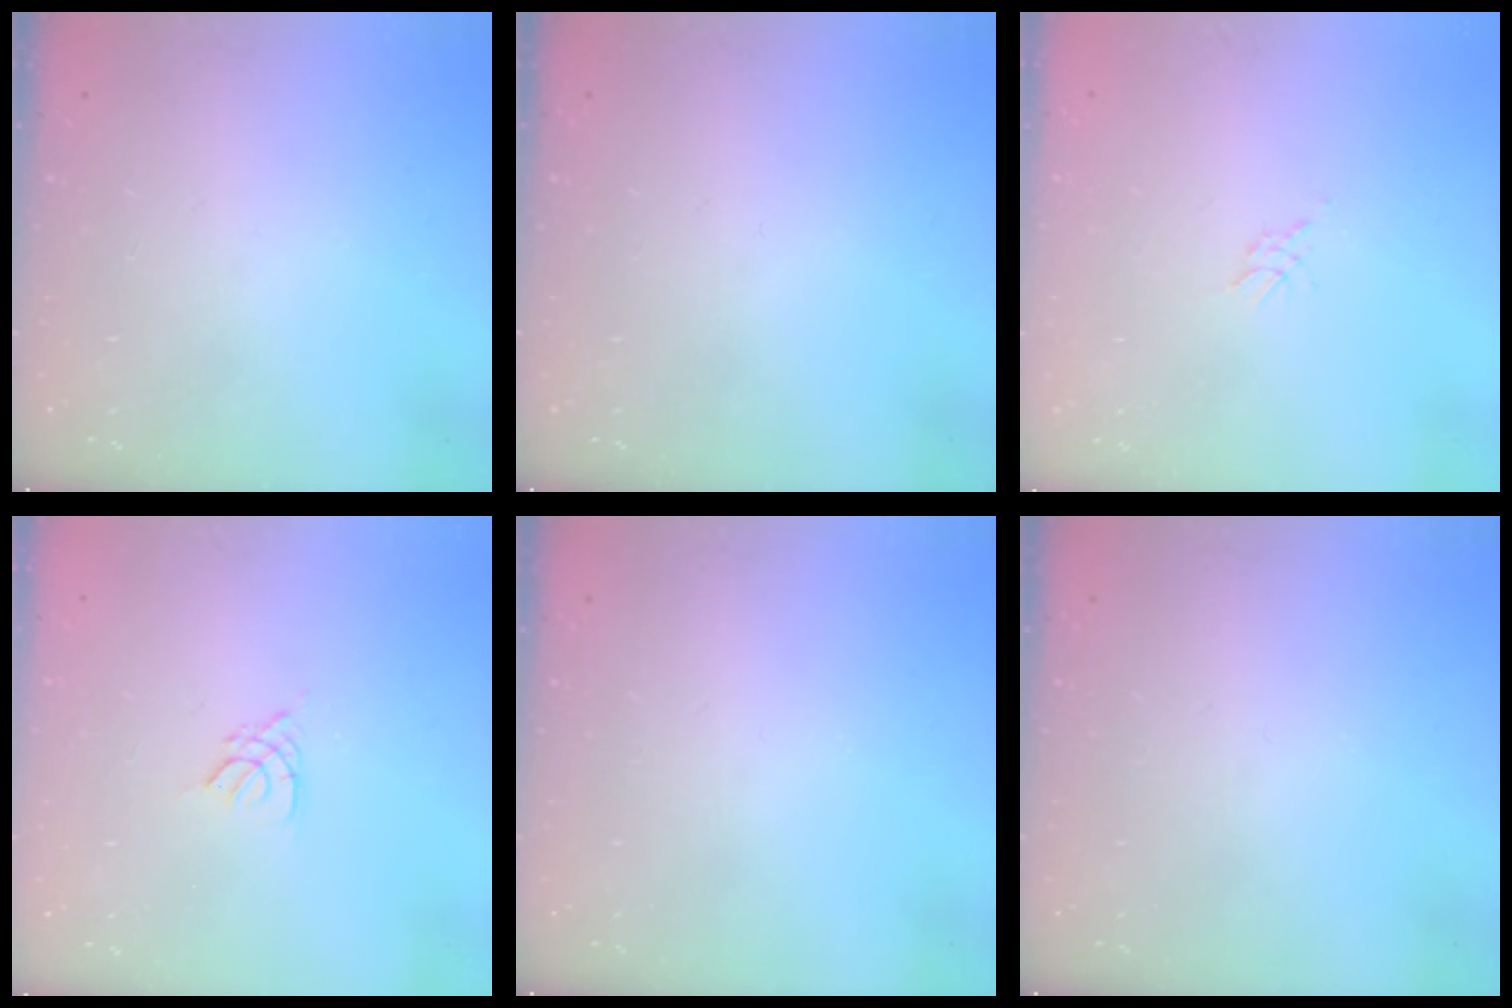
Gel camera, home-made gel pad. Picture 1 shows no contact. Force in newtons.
{"total": 0.0}
{"total": 2.1, "press": 2.1, "slide": 0.5}
{"total": 2.8, "press": 2.7, "slide": 0.5}
{"total": 0.0}
{"total": 0.0}